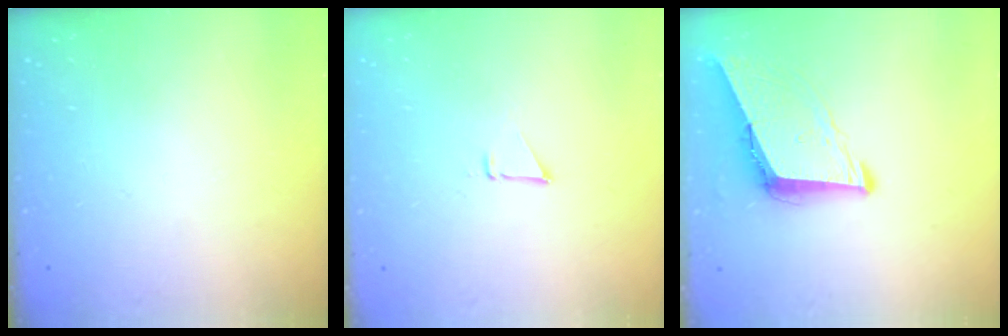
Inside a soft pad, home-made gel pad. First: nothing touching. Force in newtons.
{"total": 2.5, "press": 2.5, "slide": 0.1}
{"total": 8.9, "press": 8.1, "slide": 3.6}